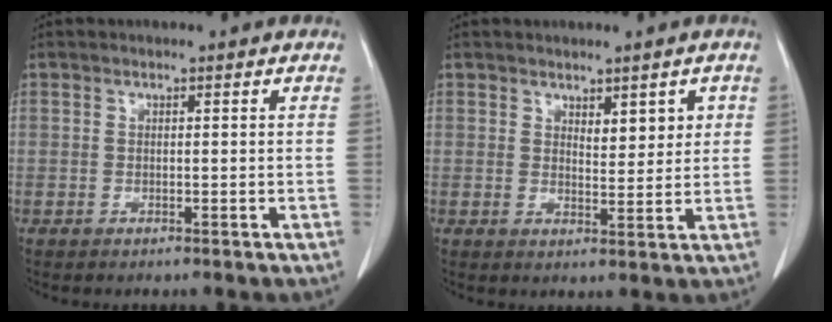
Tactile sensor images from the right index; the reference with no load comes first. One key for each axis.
{"total": 3.6, "fx": 1.7, "fy": 1.6, "fz": 2.8, "tx": -0.040, "ty": -0.001, "tz": 0.031}